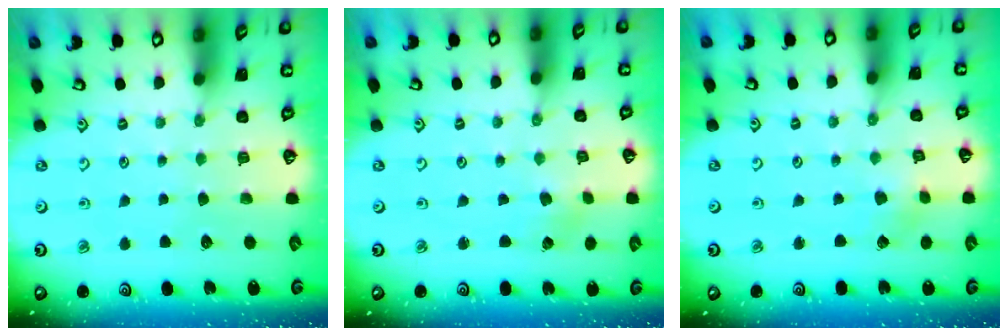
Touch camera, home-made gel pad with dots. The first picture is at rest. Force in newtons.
{"total": 2.2, "press": 2.2, "slide": 0.2}
{"total": 1.5, "press": 1.5, "slide": 0.2}